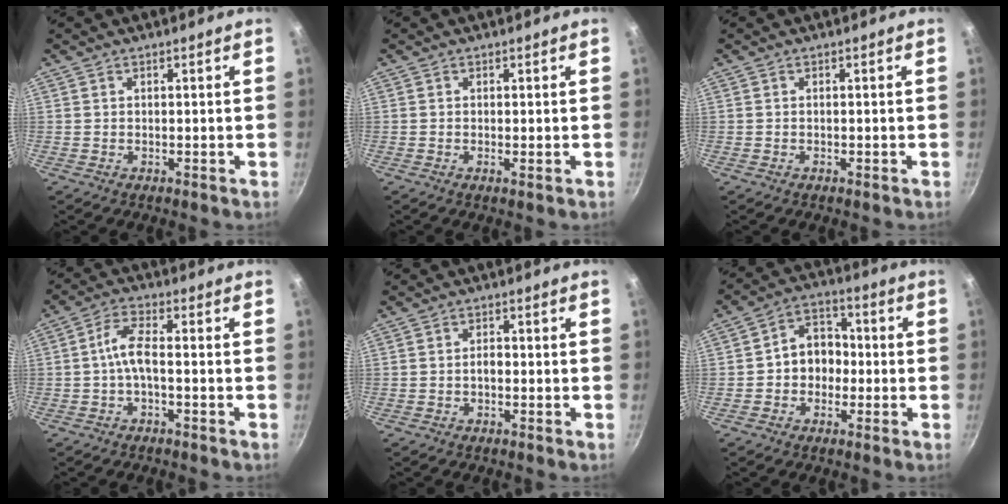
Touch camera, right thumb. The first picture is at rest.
{"total": 0.6, "force": [0.0, 0.1, 0.6], "torque": [-0.012, -0.003, -0.002]}
{"total": 0.0}
{"total": 5.1, "force": [-1.5, 1.7, 4.5], "torque": [-0.103, 0.024, -0.036]}
{"total": 1.7, "force": [-0.5, 1.0, 1.3], "torque": [-0.015, 0.012, -0.010]}
{"total": 8.3, "force": [-1.0, 6.8, 4.7], "torque": [-0.025, 0.031, -0.029]}